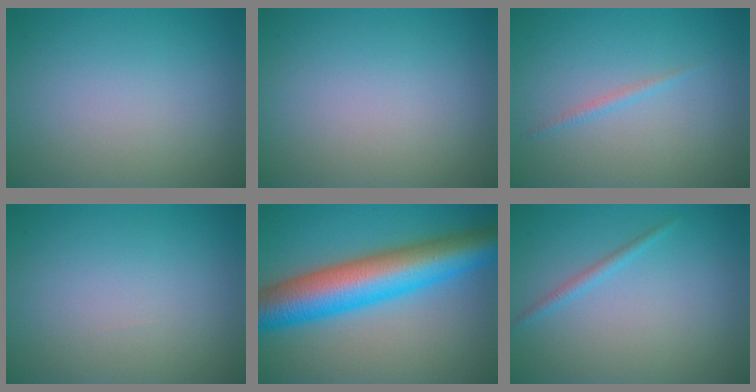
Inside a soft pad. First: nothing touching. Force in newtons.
{"total": 0.0}
{"total": 0.8, "press": 0.8, "slide": 0.1}
{"total": 0.0}
{"total": 11.3, "press": 11.3, "slide": 0.1}
{"total": 1.0, "press": 1.0, "slide": 0.1}